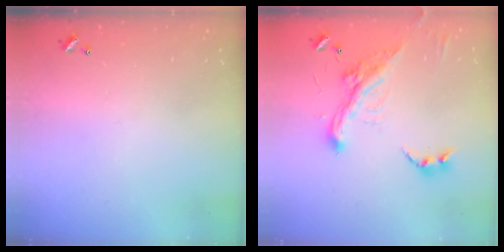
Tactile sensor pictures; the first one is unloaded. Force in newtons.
{"total": 4.6, "press": 4.4, "slide": 1.2}